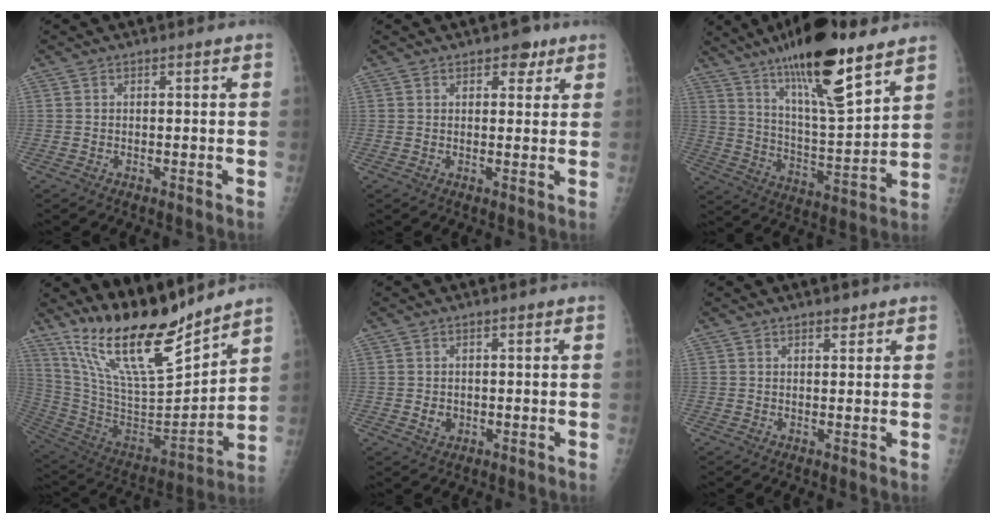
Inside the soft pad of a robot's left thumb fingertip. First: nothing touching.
{"total": 3.8, "force": [2.3, 2.2, 2.0], "torque": [-0.003, -0.007, 0.027]}
{"total": 20.1, "force": [13.4, 4.2, 14.4], "torque": [-0.228, -0.066, 0.231]}
{"total": 21.6, "force": [17.7, 4.5, 11.5], "torque": [-0.169, -0.113, 0.325]}
{"total": 1.9, "force": [-0.1, 1.7, 0.9], "torque": [-0.007, 0.000, 0.005]}
{"total": 1.7, "force": [1.3, 0.7, 0.8], "torque": [-0.004, -0.008, 0.019]}